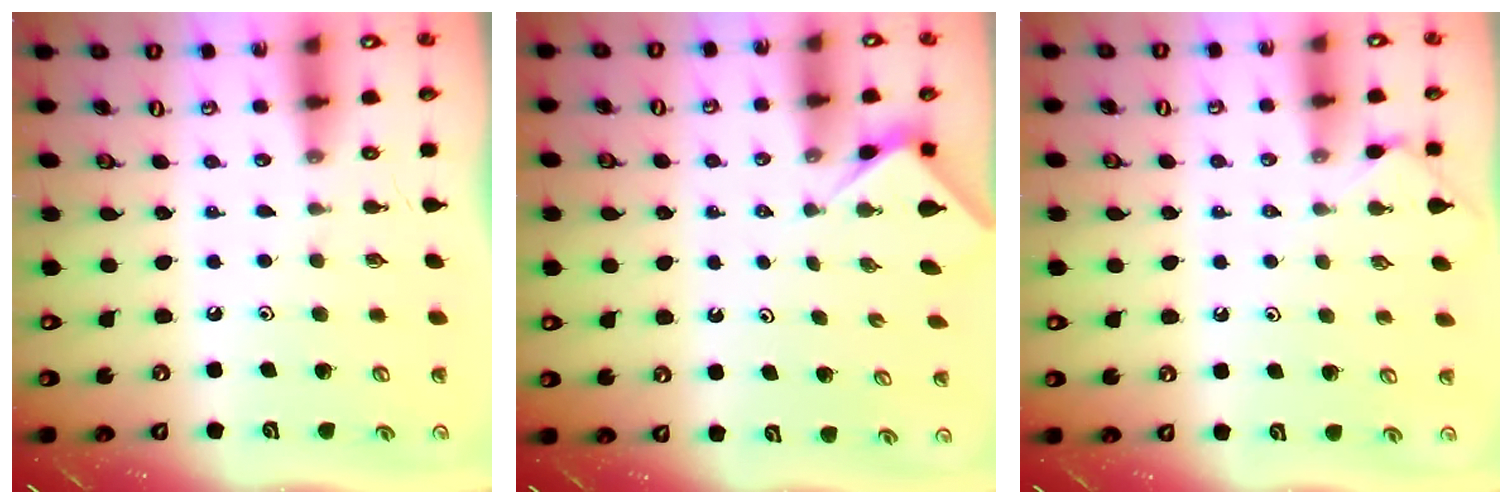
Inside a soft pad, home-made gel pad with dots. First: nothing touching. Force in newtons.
{"total": 2.0, "press": 1.9, "slide": 0.4}
{"total": 2.1, "press": 2.0, "slide": 0.5}